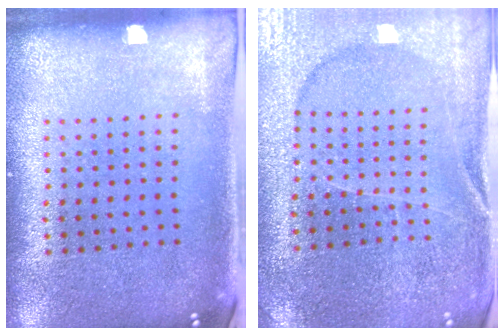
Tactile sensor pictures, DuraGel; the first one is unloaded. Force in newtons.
{"total": 1.8, "press": 1.8, "slide": 0.2}